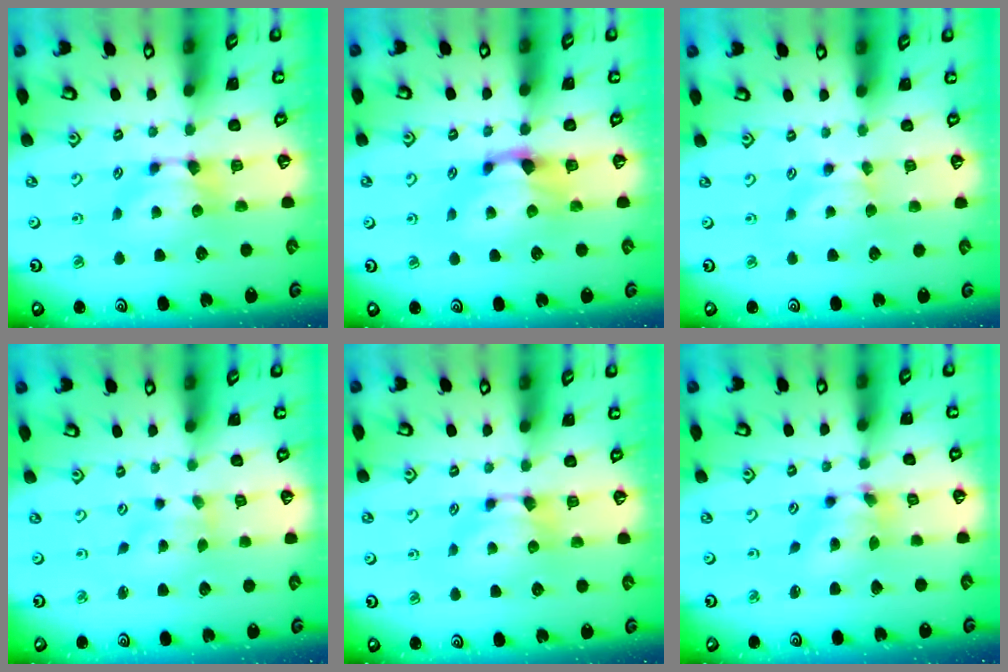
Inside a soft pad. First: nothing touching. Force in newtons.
{"total": 1.9, "press": 1.4, "slide": 1.3}
{"total": 0.0}
{"total": 1.8, "press": 1.5, "slide": 1.1}
{"total": 0.0}
{"total": 5.4, "press": 5.1, "slide": 1.7}